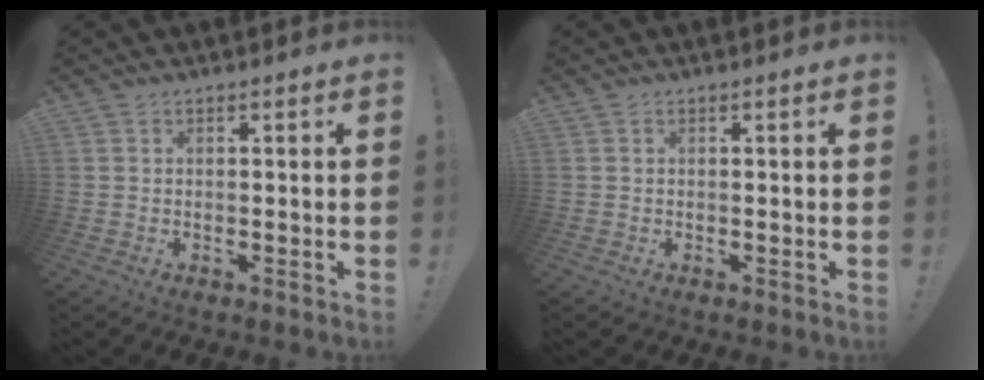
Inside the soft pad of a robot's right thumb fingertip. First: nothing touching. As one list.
[{"total": 0.0}]